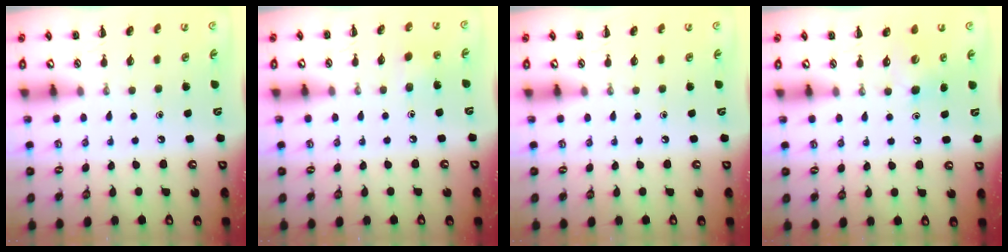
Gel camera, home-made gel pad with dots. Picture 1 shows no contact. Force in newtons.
{"total": 5.6, "press": 5.4, "slide": 1.6}
{"total": 0.0}
{"total": 4.9, "press": 4.7, "slide": 1.4}